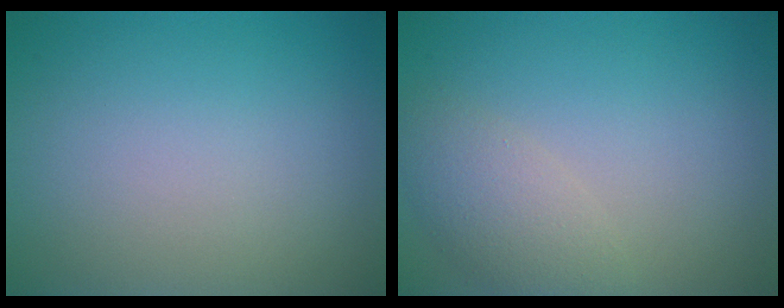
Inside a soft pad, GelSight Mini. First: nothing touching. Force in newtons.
{"total": 3.0, "press": 2.9, "slide": 0.4}